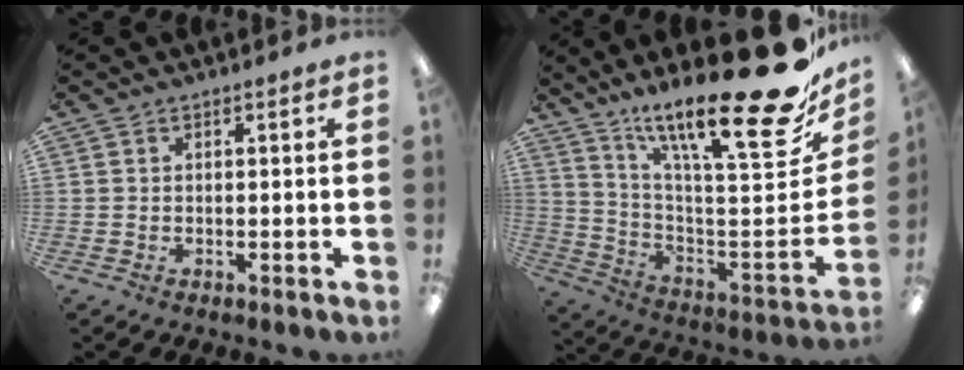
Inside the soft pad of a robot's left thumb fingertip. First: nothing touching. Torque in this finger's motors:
{"motor_torque": [0.62, 0.66, 1.32, -1.46, 0.39]}